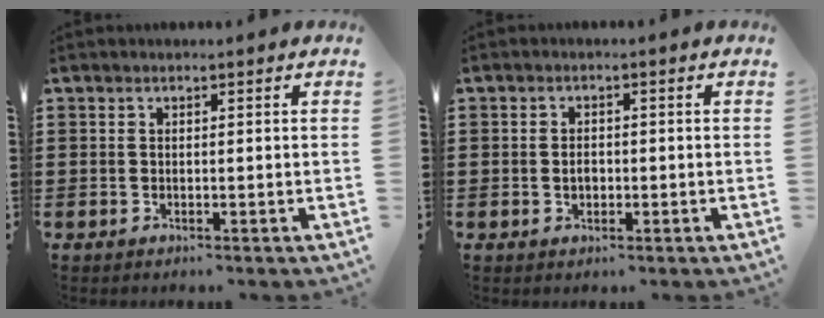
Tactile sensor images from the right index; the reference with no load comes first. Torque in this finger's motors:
{"motor_torque": [1.12, 1.02, 0.04, 0.01]}